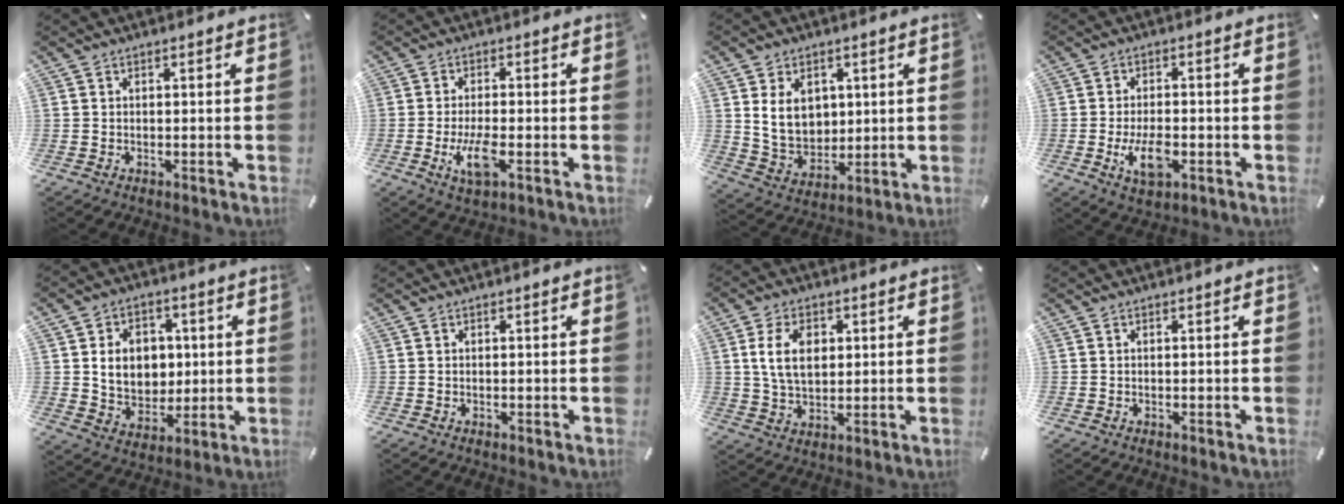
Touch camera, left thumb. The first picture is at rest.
{"total": 7.3, "force": [-2.2, 2.5, 6.5], "torque": [-0.136, -0.008, -0.038]}
{"total": 9.6, "force": [2.9, 7.9, 4.6], "torque": [-0.094, -0.008, 0.053]}
{"total": 7.3, "force": [-2.2, 3.8, 5.9], "torque": [-0.127, 0.002, -0.040]}
{"total": 10.3, "force": [1.7, 8.9, 5.0], "torque": [-0.086, 0.004, 0.033]}
{"total": 0.0}
{"total": 9.3, "force": [2.1, 6.4, 6.5], "torque": [-0.140, 0.003, 0.031]}
{"total": 0.0}